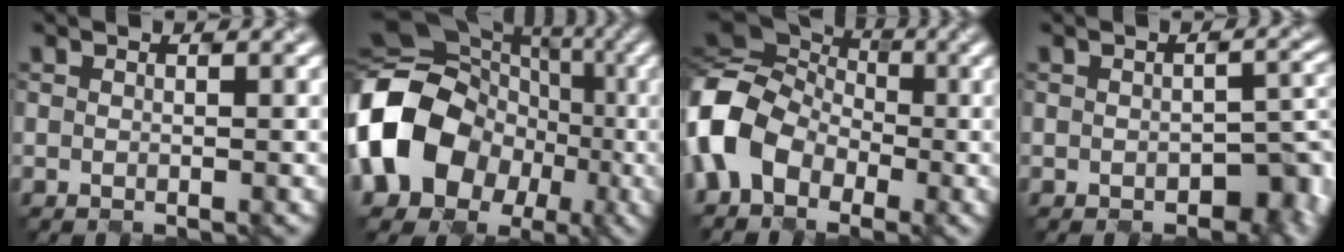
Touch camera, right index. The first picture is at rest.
{"total": 16.0, "force": [-4.0, 13.7, 7.3], "torque": [-0.178, -0.008, -0.089]}
{"total": 9.0, "force": [-3.2, 6.7, 5.1], "torque": [-0.119, 0.003, -0.067]}
{"total": 4.9, "force": [-1.9, 2.7, 3.6], "torque": [-0.038, -0.002, -0.010]}